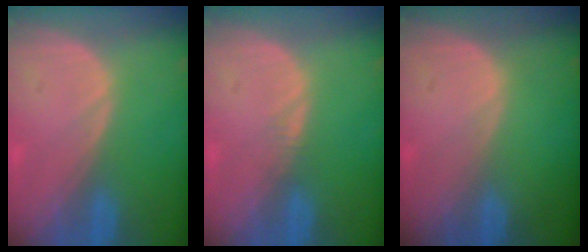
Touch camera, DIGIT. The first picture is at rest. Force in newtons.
{"total": 0.8, "press": 0.8, "slide": 0.1}
{"total": 0.0}